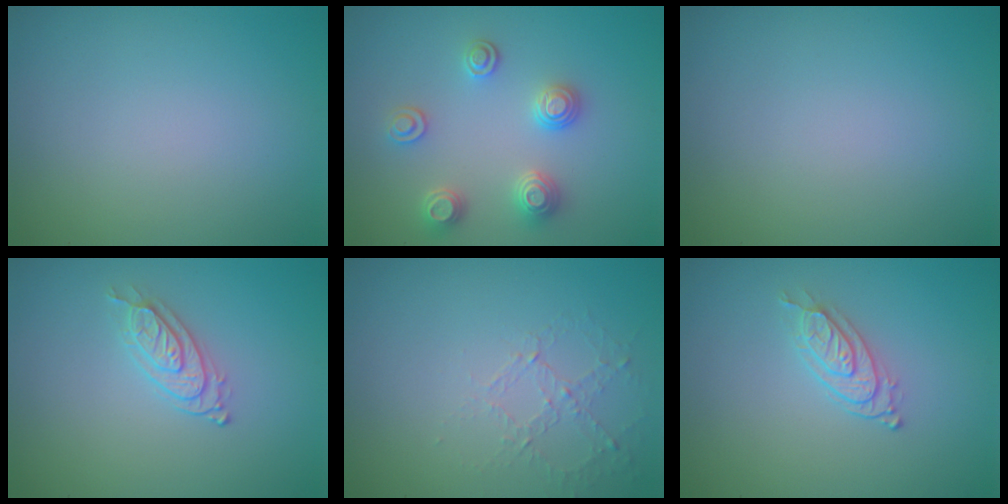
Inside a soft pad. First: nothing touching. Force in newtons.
{"total": 2.9, "press": 2.8, "slide": 0.6}
{"total": 0.0}
{"total": 2.2, "press": 2.0, "slide": 0.7}
{"total": 1.1, "press": 0.5, "slide": 1.0}
{"total": 2.3, "press": 2.0, "slide": 1.1}